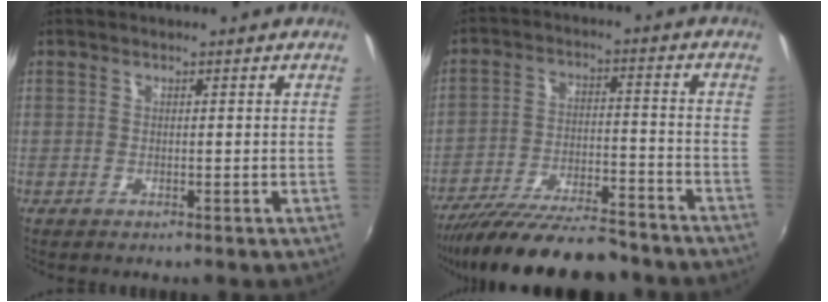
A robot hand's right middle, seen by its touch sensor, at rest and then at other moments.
{"total": 19.1, "force": [-16.4, 3.8, 9.0], "torque": [-0.173, -0.032, -0.254]}